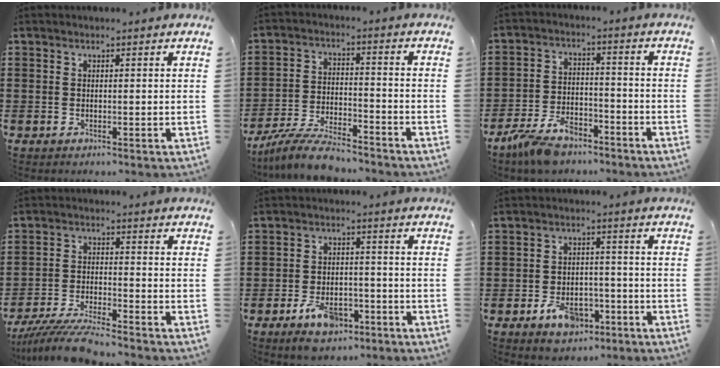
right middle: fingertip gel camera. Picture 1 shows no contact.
{"total": 7.8, "force": [-7.1, 1.1, 3.0], "torque": [-0.060, 0.009, -0.135]}
{"total": 7.1, "force": [-5.8, 2.7, 3.1], "torque": [-0.076, 0.002, -0.114]}
{"total": 6.9, "force": [-6.4, 0.0, 2.5], "torque": [-0.060, -0.013, -0.126]}
{"total": 6.1, "force": [-3.9, 3.1, 3.4], "torque": [-0.058, 0.009, -0.074]}
{"total": 5.6, "force": [-3.5, 3.4, 2.8], "torque": [-0.044, 0.009, -0.066]}